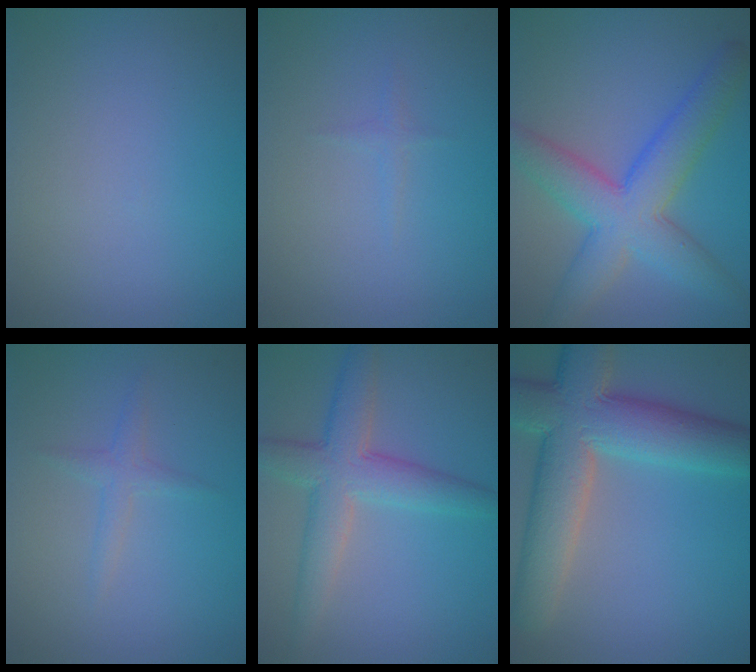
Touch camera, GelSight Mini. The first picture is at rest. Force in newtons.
{"total": 0.6, "press": 0.6, "slide": 0.1}
{"total": 7.0, "press": 7.0, "slide": 0.1}
{"total": 1.3, "press": 1.3, "slide": 0.0}
{"total": 5.0, "press": 5.0, "slide": 0.3}
{"total": 10.2, "press": 10.2, "slide": 0.9}